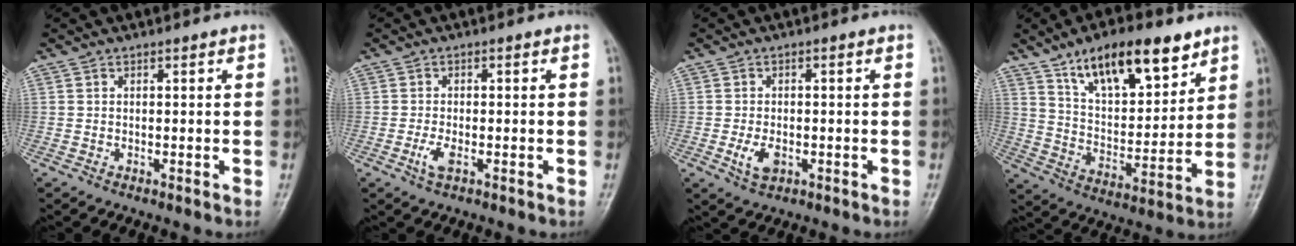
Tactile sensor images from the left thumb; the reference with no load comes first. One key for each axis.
{"total": 2.8, "fx": -1.1, "fy": 1.0, "fz": 2.3, "tx": -0.056, "ty": 0.002, "tz": -0.020}
{"total": 4.1, "fx": -1.2, "fy": 2.3, "fz": 3.1, "tx": -0.059, "ty": 0.002, "tz": -0.017}
{"total": 17.8, "fx": 11.2, "fy": 7.2, "fz": 11.9, "tx": -0.152, "ty": -0.051, "tz": 0.195}